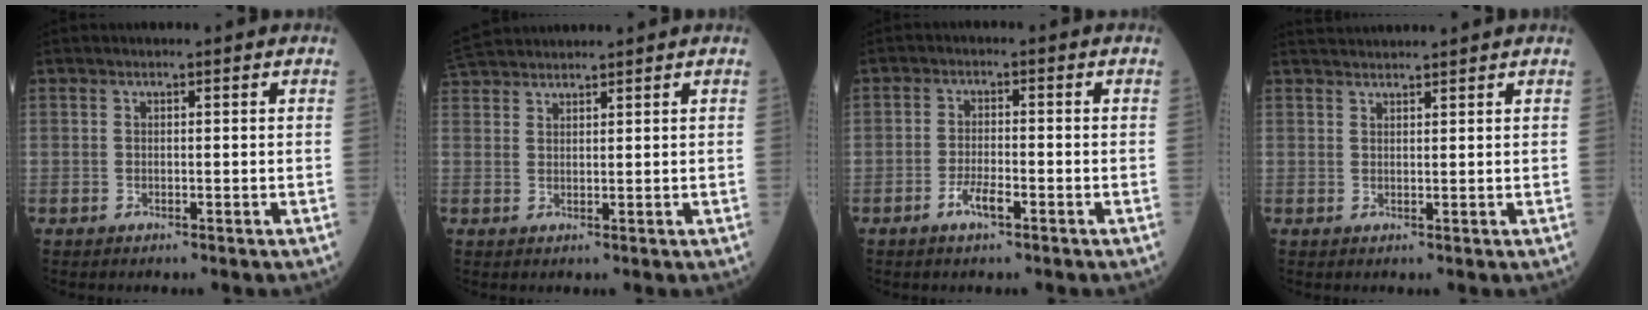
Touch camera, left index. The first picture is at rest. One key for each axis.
{"total": 5.2, "fx": 5.0, "fy": 0.2, "fz": 1.3, "tx": -0.035, "ty": 0.033, "tz": 0.097}
{"total": 3.3, "fx": -2.0, "fy": 0.7, "fz": 2.5, "tx": -0.050, "ty": 0.000, "tz": -0.040}
{"total": 3.4, "fx": 3.3, "fy": -0.5, "fz": 0.6, "tx": -0.008, "ty": 0.029, "tz": 0.063}